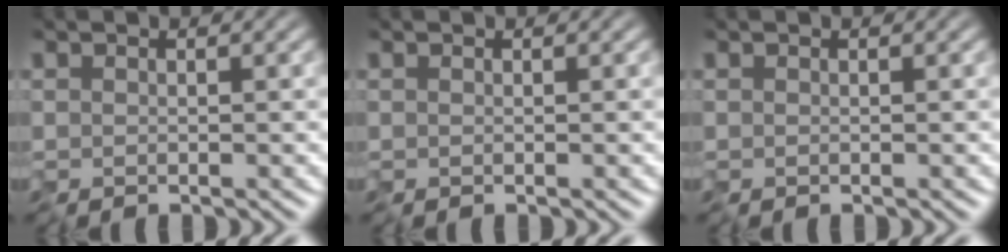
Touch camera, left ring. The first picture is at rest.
{"total": 0.0}
{"total": 0.0}